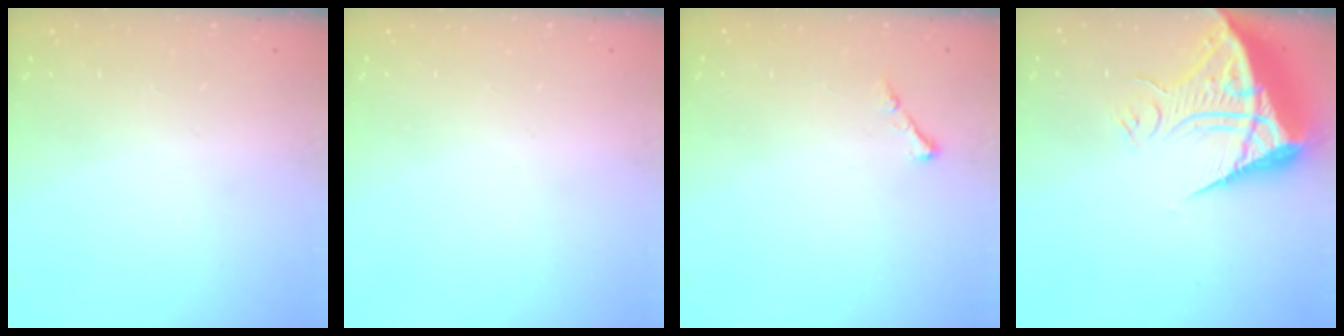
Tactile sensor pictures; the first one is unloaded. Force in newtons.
{"total": 0.0}
{"total": 3.3, "press": 3.3, "slide": 0.6}
{"total": 13.9, "press": 13.9, "slide": 1.3}